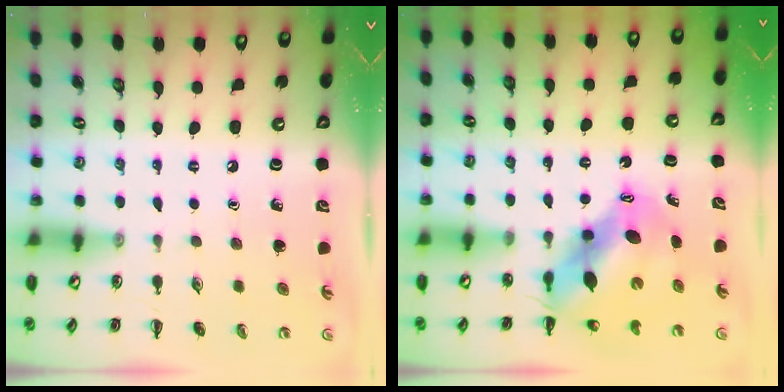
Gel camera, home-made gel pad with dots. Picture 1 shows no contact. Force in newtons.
{"total": 9.9, "press": 9.6, "slide": 2.4}